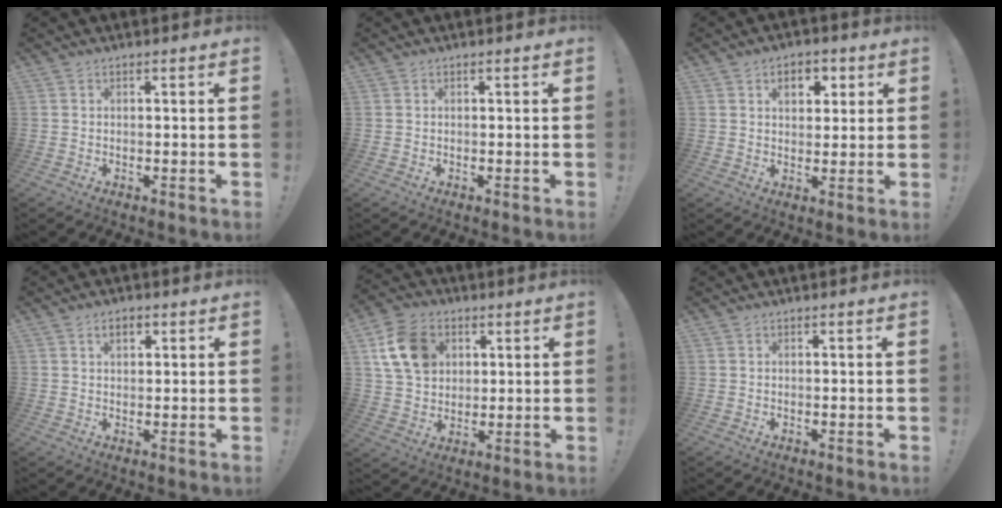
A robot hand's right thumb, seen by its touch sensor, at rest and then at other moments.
{"total": 0.0}
{"total": 6.8, "force": [2.6, 4.8, 4.1], "torque": [-0.049, -0.001, 0.042]}
{"total": 3.0, "force": [1.3, 1.8, 2.0], "torque": [-0.024, -0.001, 0.020]}
{"total": 14.0, "force": [4.9, 11.0, 7.2], "torque": [-0.109, -0.004, 0.103]}
{"total": 0.0}